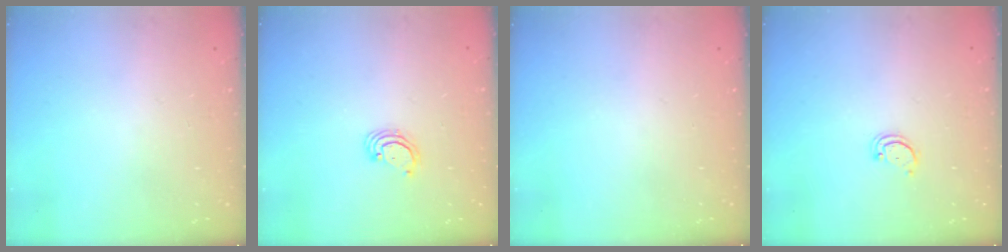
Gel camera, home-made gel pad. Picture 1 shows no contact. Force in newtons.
{"total": 2.4, "press": 2.4, "slide": 0.2}
{"total": 0.0}
{"total": 2.2, "press": 2.2, "slide": 0.2}